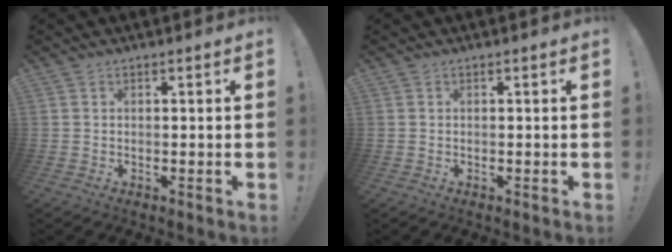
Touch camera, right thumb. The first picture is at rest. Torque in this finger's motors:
{"motor_torque": [-0.01, 0.01, 0.00, 0.00, 0.00]}